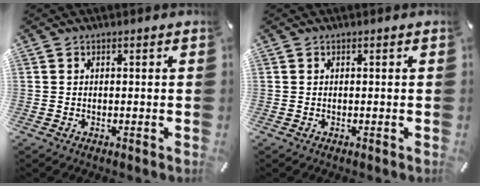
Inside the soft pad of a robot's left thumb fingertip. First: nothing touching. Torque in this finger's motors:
{"motor_torque": [0.00, 0.00, 0.00, 0.02, 0.03]}